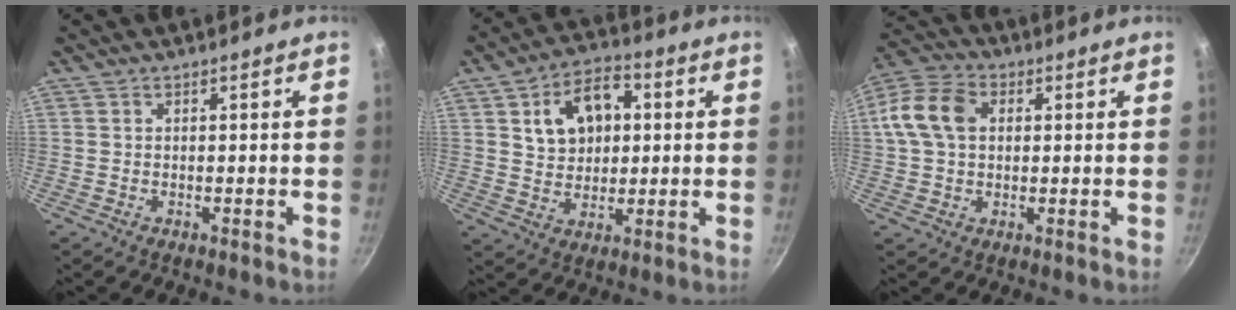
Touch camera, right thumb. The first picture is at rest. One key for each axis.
{"total": 12.2, "fx": 2.9, "fy": 8.7, "fz": 8.1, "tx": -0.098, "ty": 0.007, "tz": 0.046}
{"total": 11.1, "fx": 1.9, "fy": 7.9, "fz": 7.4, "tx": -0.133, "ty": 0.021, "tz": 0.019}